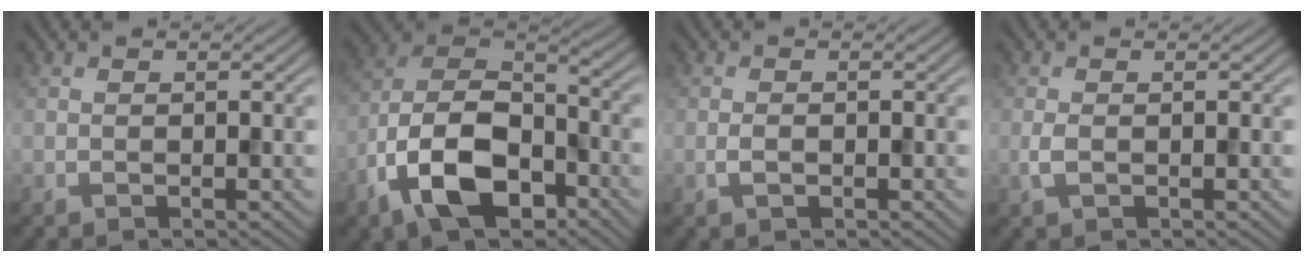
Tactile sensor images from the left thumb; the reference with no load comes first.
{"total": 14.3, "force": [-7.1, 7.7, 9.7], "torque": [-0.214, -0.019, -0.152]}
{"total": 1.4, "force": [-0.5, 0.6, 1.1], "torque": [-0.024, 0.002, -0.010]}
{"total": 1.5, "force": [-0.3, 0.6, 1.3], "torque": [-0.034, 0.000, -0.006]}